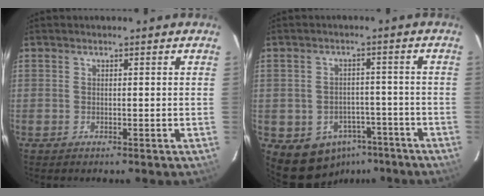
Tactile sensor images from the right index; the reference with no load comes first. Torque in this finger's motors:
{"motor_torque": [0.27, -0.42, 0.49, 0.04]}